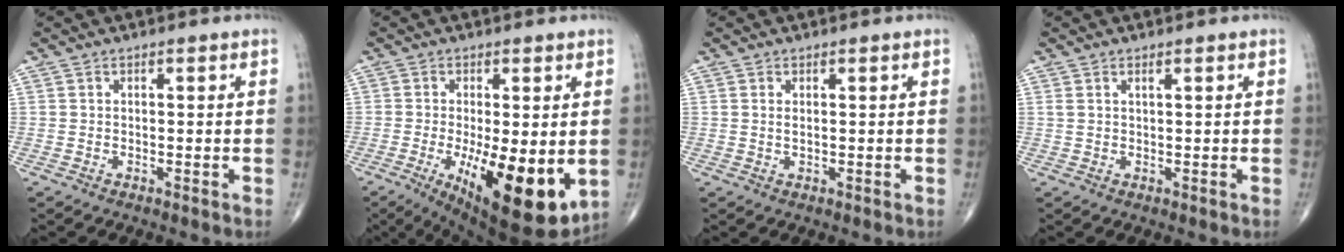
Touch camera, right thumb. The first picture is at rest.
{"total": 17.2, "force": [-3.9, 5.9, 15.7], "torque": [-0.220, -0.030, -0.039]}
{"total": 0.9, "force": [0.3, 0.3, 0.8], "torque": [-0.016, -0.001, 0.007]}
{"total": 1.2, "force": [0.7, 0.2, 0.9], "torque": [-0.021, 0.003, 0.018]}